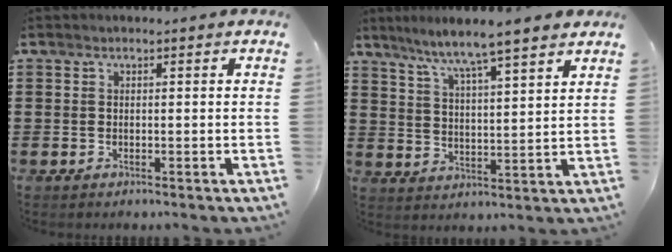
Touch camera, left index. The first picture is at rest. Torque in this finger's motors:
{"motor_torque": [0.76, -0.76, 0.56, 0.21]}